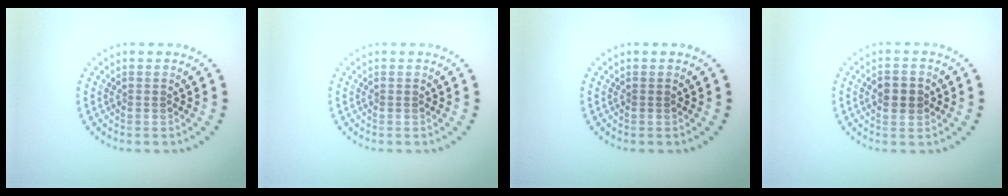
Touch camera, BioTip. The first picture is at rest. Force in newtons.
{"total": 0.0}
{"total": 0.0}
{"total": 2.2, "press": 2.2, "slide": 0.1}